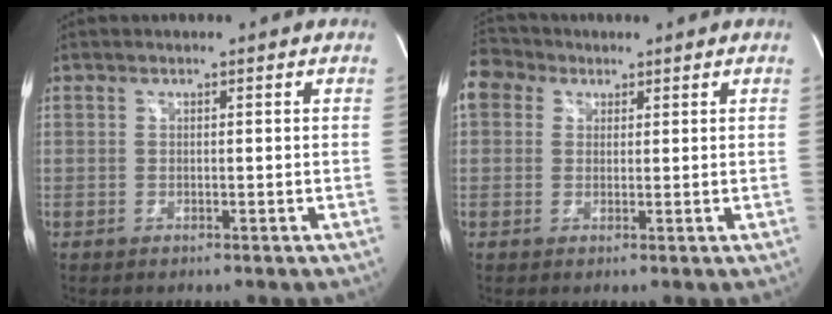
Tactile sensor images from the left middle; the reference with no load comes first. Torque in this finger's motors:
{"motor_torque": [0.75, -0.85, 0.66, 0.11]}